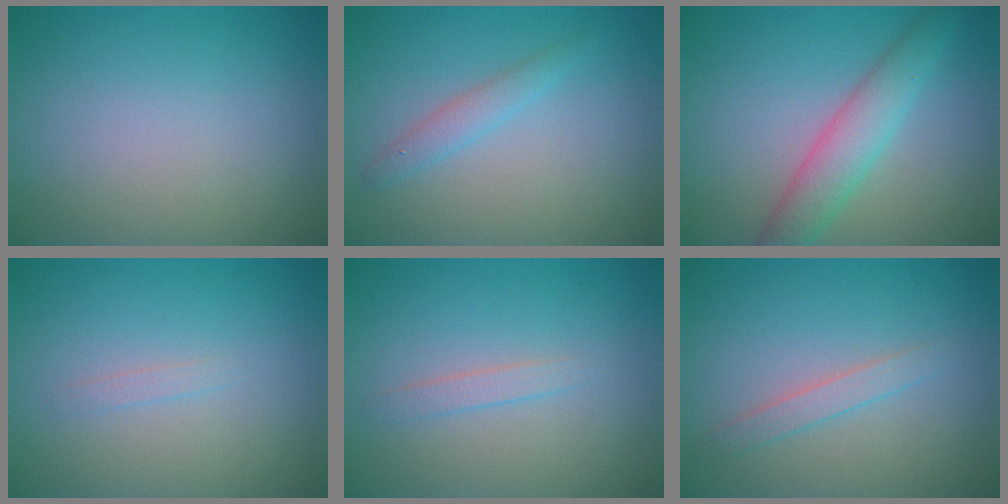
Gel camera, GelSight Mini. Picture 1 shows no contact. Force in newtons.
{"total": 1.6, "press": 1.6, "slide": 0.1}
{"total": 4.1, "press": 4.1, "slide": 0.2}
{"total": 0.6, "press": 0.6, "slide": 0.1}
{"total": 1.1, "press": 1.1, "slide": 0.0}
{"total": 1.5, "press": 1.5, "slide": 0.1}